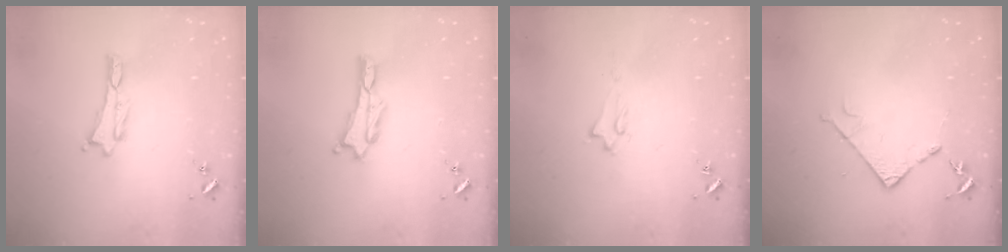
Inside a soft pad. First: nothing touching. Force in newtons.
{"total": 0.8, "press": 0.7, "slide": 0.2}
{"total": 1.7, "press": 1.6, "slide": 0.2}
{"total": 4.2, "press": 4.2, "slide": 0.5}